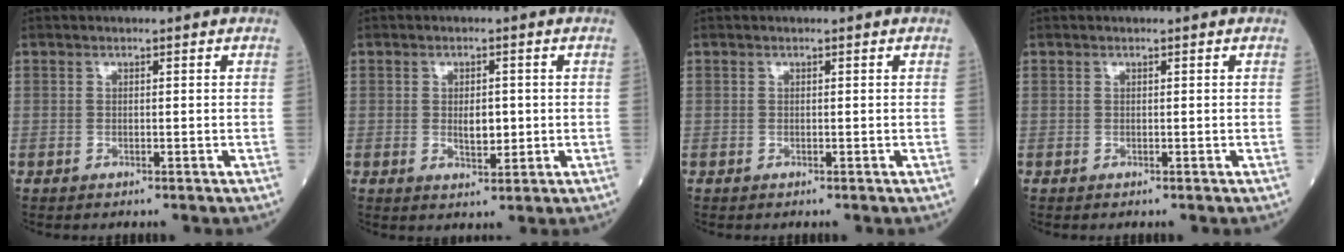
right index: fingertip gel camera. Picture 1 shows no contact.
{"total": 3.4, "force": [0.0, 1.6, 3.0], "torque": [-0.045, -0.002, 0.004]}
{"total": 0.0}
{"total": 0.0}